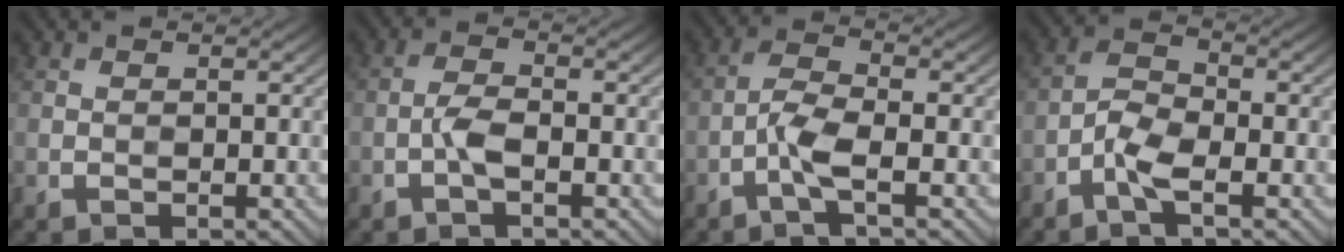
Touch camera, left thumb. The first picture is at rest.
{"total": 2.6, "force": [-1.0, 0.8, 2.2], "torque": [-0.053, 0.004, -0.026]}
{"total": 3.8, "force": [-1.8, 0.8, 3.2], "torque": [-0.075, 0.006, -0.049]}
{"total": 3.6, "force": [-2.1, 1.2, 2.7], "torque": [-0.063, 0.004, -0.052]}